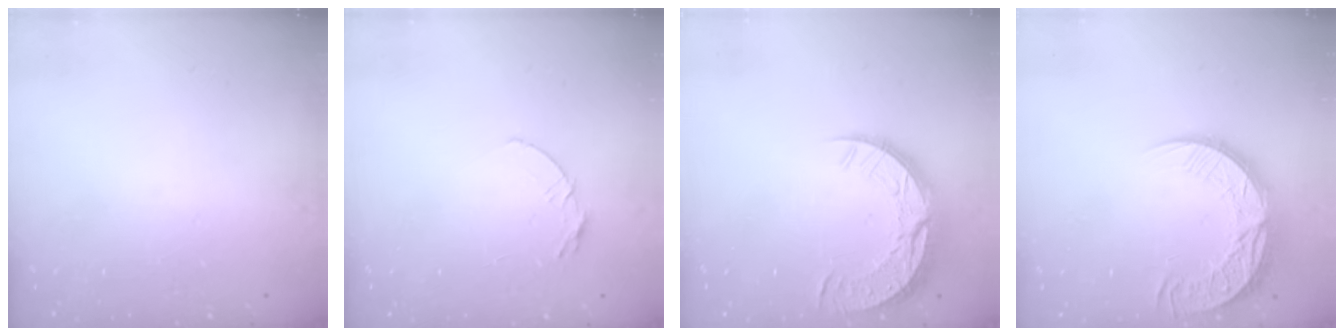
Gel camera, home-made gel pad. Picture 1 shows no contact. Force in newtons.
{"total": 4.5, "press": 4.5, "slide": 0.3}
{"total": 13.4, "press": 13.3, "slide": 0.8}
{"total": 15.0, "press": 15.0, "slide": 0.9}